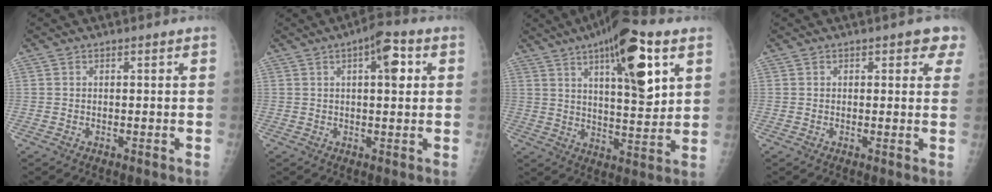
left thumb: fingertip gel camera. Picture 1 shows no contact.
{"total": 6.7, "force": [2.2, 2.5, 5.8], "torque": [-0.070, 0.005, 0.025]}
{"total": 17.2, "force": [7.9, 5.3, 14.3], "torque": [-0.196, -0.031, 0.123]}
{"total": 3.7, "force": [2.1, 2.4, 1.9], "torque": [0.022, -0.004, 0.016]}